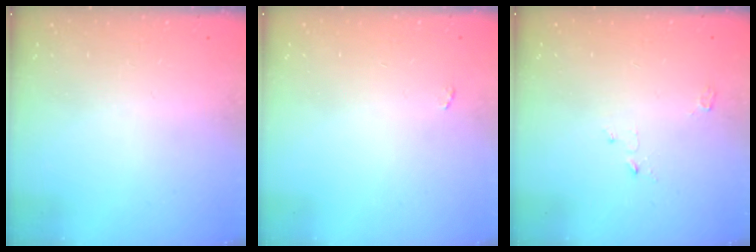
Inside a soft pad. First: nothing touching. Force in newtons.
{"total": 2.2, "press": 2.1, "slide": 0.3}
{"total": 3.1, "press": 3.1, "slide": 0.3}